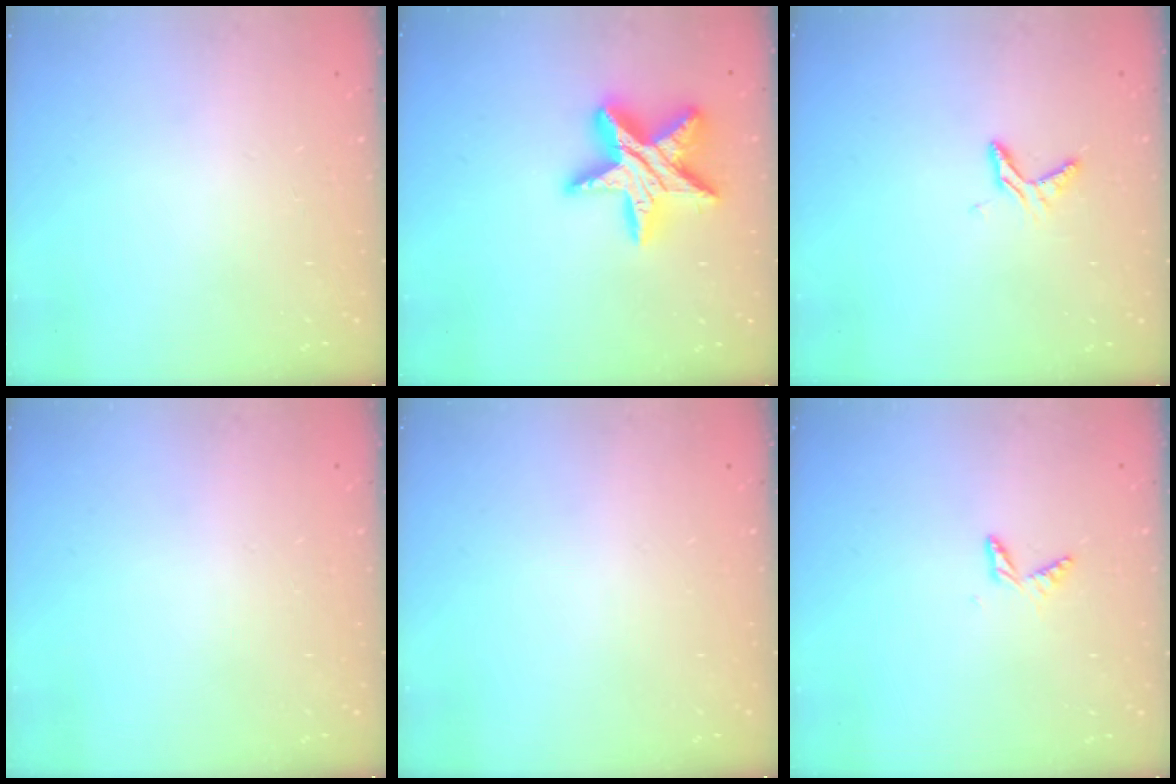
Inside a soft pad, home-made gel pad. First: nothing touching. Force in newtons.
{"total": 17.9, "press": 17.9, "slide": 1.1}
{"total": 5.8, "press": 5.8, "slide": 0.4}
{"total": 0.0}
{"total": 0.0}
{"total": 4.6, "press": 4.6, "slide": 0.4}